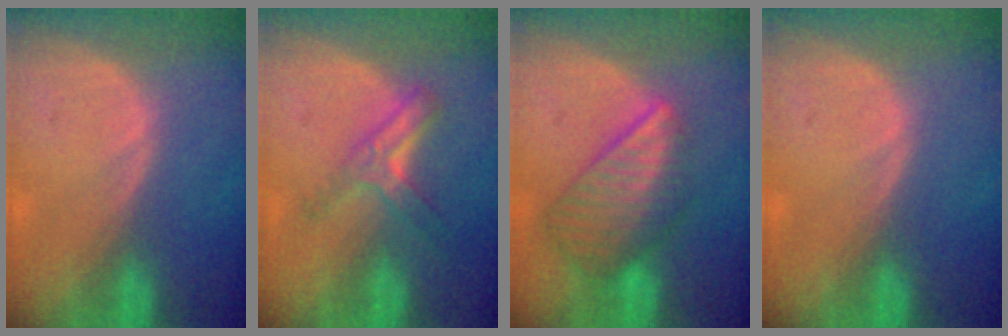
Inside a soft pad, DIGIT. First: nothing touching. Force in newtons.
{"total": 5.5, "press": 4.9, "slide": 2.6}
{"total": 8.4, "press": 7.5, "slide": 3.9}
{"total": 0.0}